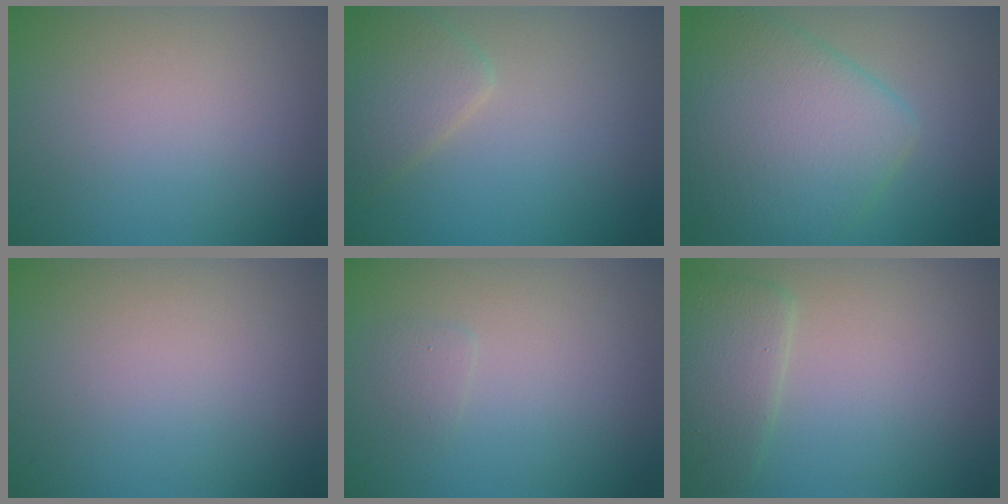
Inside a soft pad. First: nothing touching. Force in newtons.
{"total": 2.8, "press": 2.8, "slide": 0.1}
{"total": 8.3, "press": 8.3, "slide": 0.2}
{"total": 0.0}
{"total": 0.7, "press": 0.7, "slide": 0.1}
{"total": 2.8, "press": 2.8, "slide": 0.2}